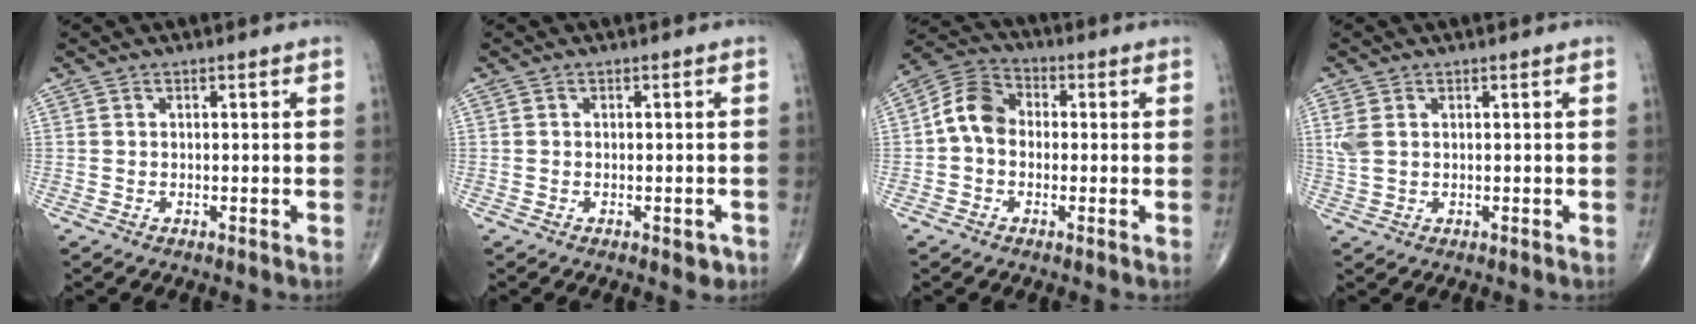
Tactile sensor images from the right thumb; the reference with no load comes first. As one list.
[{"total": 2.0, "force": [-1.0, 1.2, 1.4], "torque": [-0.005, 0.002, -0.011]}, {"total": 7.9, "force": [-0.4, 6.2, 5.0], "torque": [-0.079, 0.028, -0.023]}, {"total": 3.2, "force": [0.9, 2.0, 2.3], "torque": [-0.069, 0.006, 0.023]}]